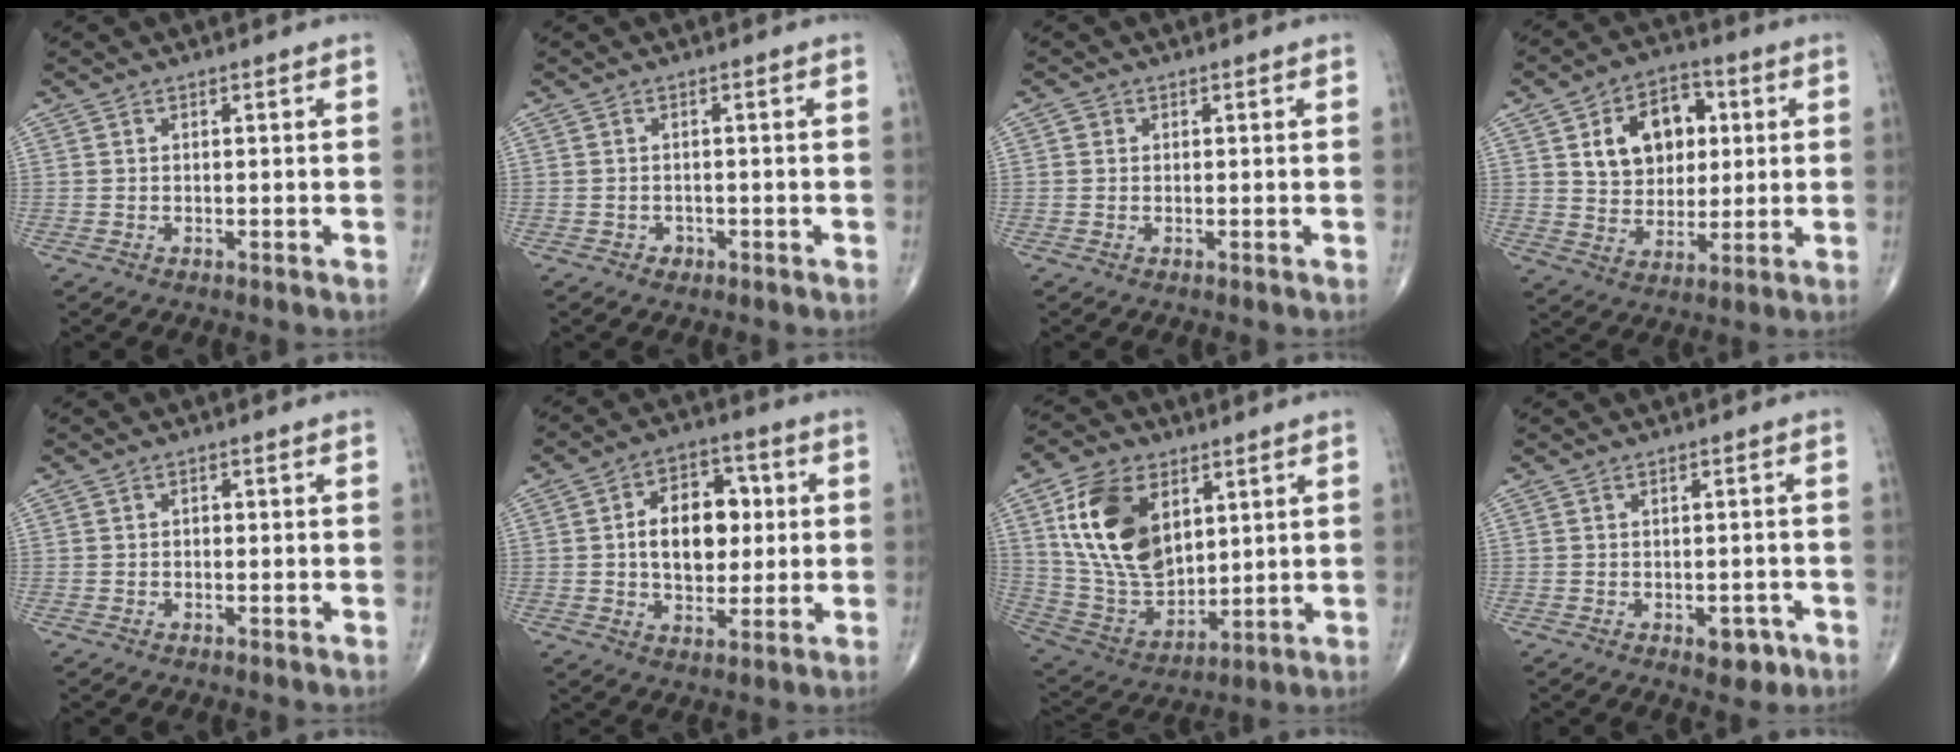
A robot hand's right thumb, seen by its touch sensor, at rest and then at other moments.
{"total": 1.3, "force": [-0.7, 1.0, 0.3], "torque": [0.001, 0.006, -0.011]}
{"total": 1.0, "force": [0.2, 0.9, 0.3], "torque": [0.002, 0.002, 0.001]}
{"total": 13.7, "force": [3.7, 9.9, 8.7], "torque": [-0.093, 0.000, 0.062]}
{"total": 0.8, "force": [0.0, 0.6, 0.5], "torque": [-0.004, 0.002, -0.002]}
{"total": 13.3, "force": [1.3, 8.7, 9.9], "torque": [-0.114, 0.014, 0.021]}
{"total": 18.9, "force": [6.6, 11.8, 13.3], "torque": [-0.225, -0.029, 0.134]}
{"total": 3.7, "force": [-1.6, 2.2, 2.5], "torque": [-0.012, 0.006, -0.016]}